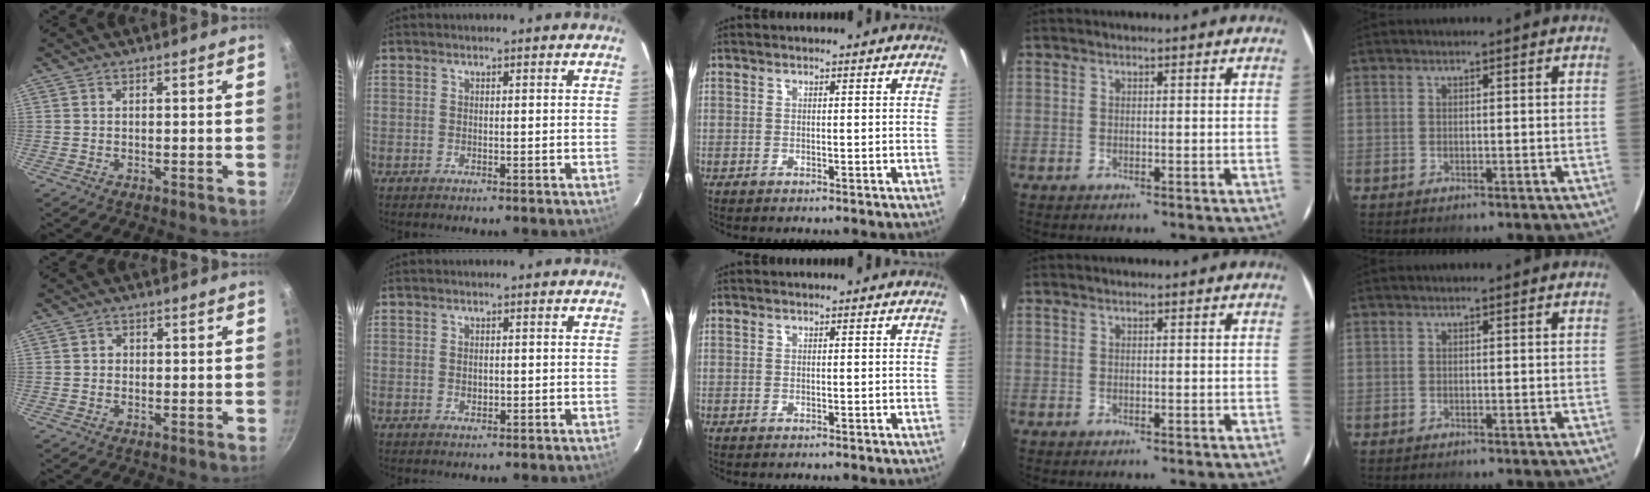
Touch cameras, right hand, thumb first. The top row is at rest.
{"thumb": {"total": 1.1, "force": [0.0, 1.1, 0.3], "torque": [-0.001, 0.002, -0.001]}, "index": {"total": 1.3, "force": [-0.1, 1.0, 0.8], "torque": [-0.012, 0.001, -0.002]}}